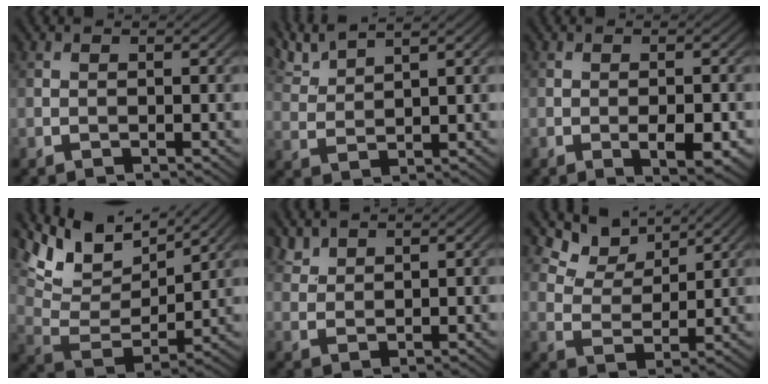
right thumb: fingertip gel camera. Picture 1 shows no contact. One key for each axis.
{"total": 4.2, "fx": 3.4, "fy": 0.7, "fz": 2.4, "tx": -0.057, "ty": 0.009, "tz": 0.077}
{"total": 3.9, "fx": -1.4, "fy": 1.2, "fz": 3.5, "tx": -0.053, "ty": -0.001, "tz": -0.017}
{"total": 11.7, "fx": 8.2, "fy": 4.7, "fz": 7.0, "tx": -0.171, "ty": -0.001, "tz": 0.143}
{"total": 2.5, "fx": 2.3, "fy": 0.6, "fz": 0.8, "tx": -0.023, "ty": 0.002, "tz": 0.054}
{"total": 6.5, "fx": 5.1, "fy": 3.0, "fz": 2.9, "tx": -0.069, "ty": -0.002, "tz": 0.107}